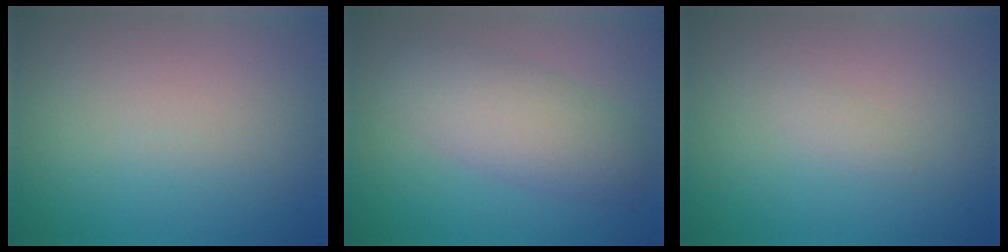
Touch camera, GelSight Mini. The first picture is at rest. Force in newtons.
{"total": 4.5, "press": 4.5, "slide": 0.1}
{"total": 0.7, "press": 0.6, "slide": 0.1}